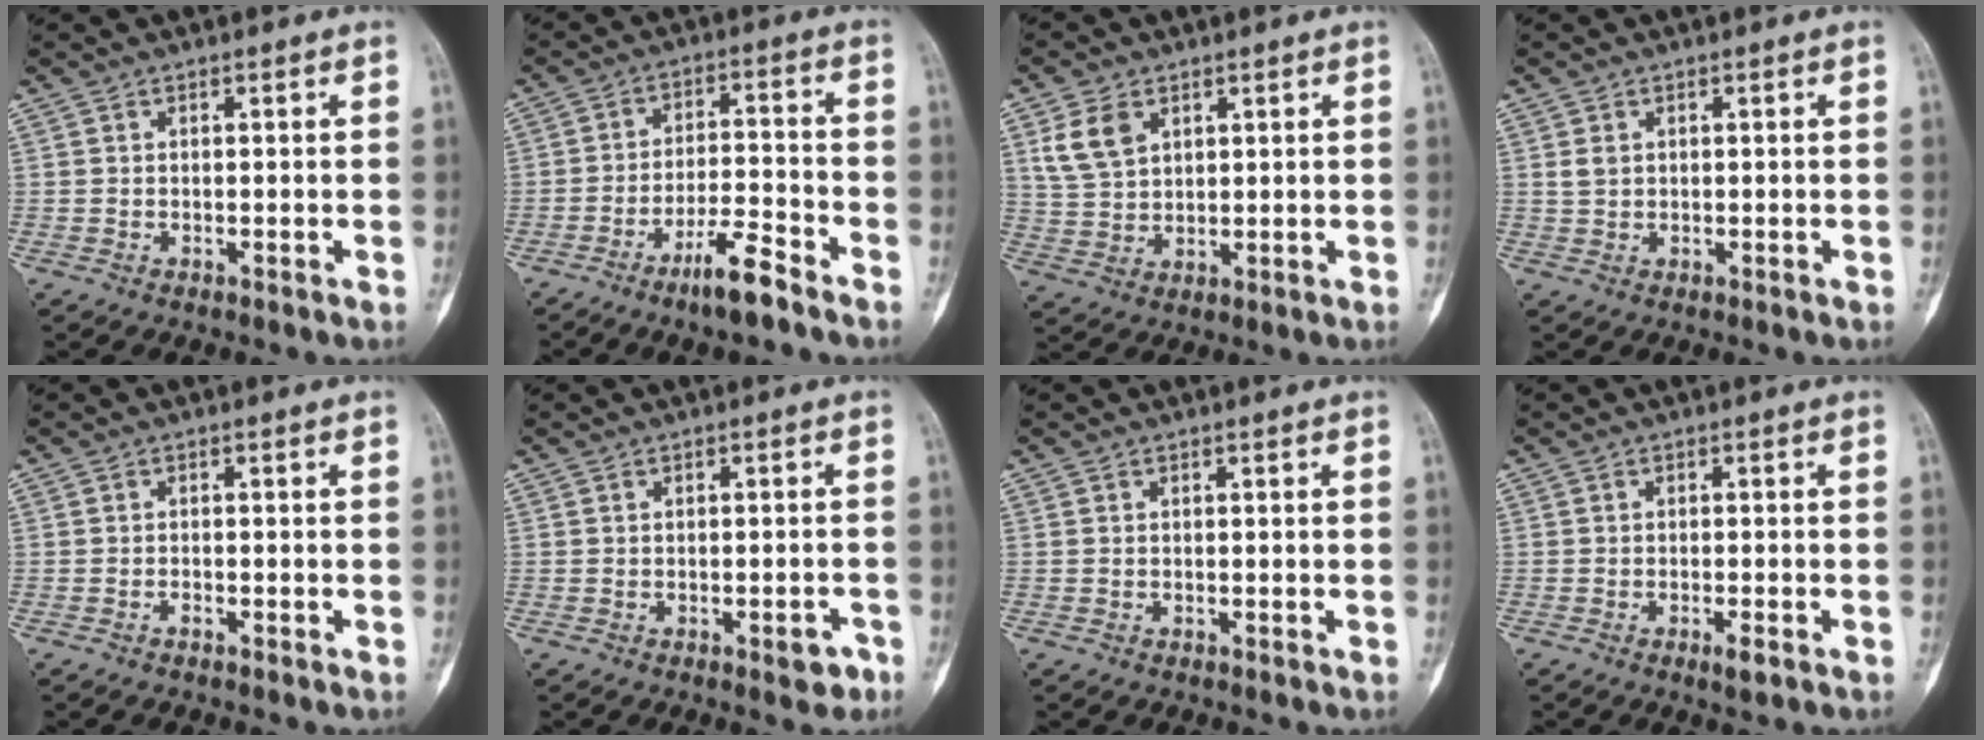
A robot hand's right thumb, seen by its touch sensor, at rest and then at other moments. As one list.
[{"total": 7.9, "force": [-5.7, 1.4, 5.2], "torque": [-0.093, 0.042, -0.101]}, {"total": 7.1, "force": [3.2, 4.7, 4.2], "torque": [-0.071, -0.006, 0.071]}, {"total": 1.7, "force": [0.5, 1.3, 1.0], "torque": [-0.017, 0.000, 0.015]}, {"total": 0.6, "force": [-0.5, 0.3, 0.3], "torque": [-0.005, 0.004, -0.009]}, {"total": 3.3, "force": [-1.8, 1.4, 2.4], "torque": [-0.015, 0.011, -0.019]}, {"total": 0.0}, {"total": 1.9, "force": [-1.0, 0.5, 1.6], "torque": [-0.024, -0.001, -0.018]}]